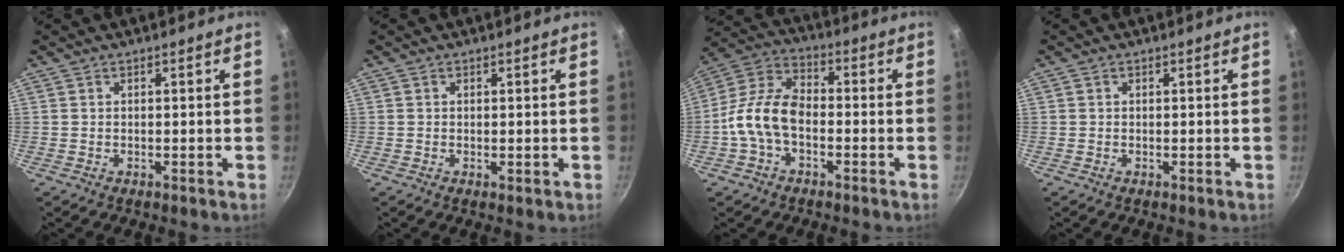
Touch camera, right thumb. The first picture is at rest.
{"total": 0.6, "force": [0.0, 0.2, 0.5], "torque": [-0.008, -0.002, 0.000]}
{"total": 11.0, "force": [-2.6, 6.8, 8.3], "torque": [-0.146, 0.044, -0.068]}
{"total": 0.0}